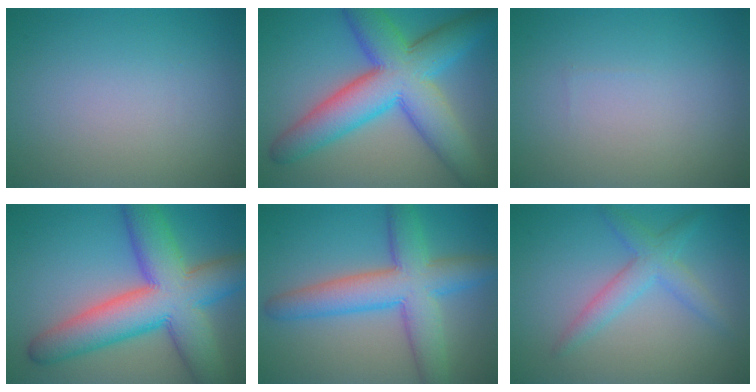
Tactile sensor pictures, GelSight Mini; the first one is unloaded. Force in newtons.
{"total": 11.3, "press": 11.3, "slide": 0.3}
{"total": 0.0}
{"total": 11.6, "press": 11.6, "slide": 0.4}
{"total": 7.6, "press": 7.6, "slide": 0.1}
{"total": 3.1, "press": 3.1, "slide": 0.0}